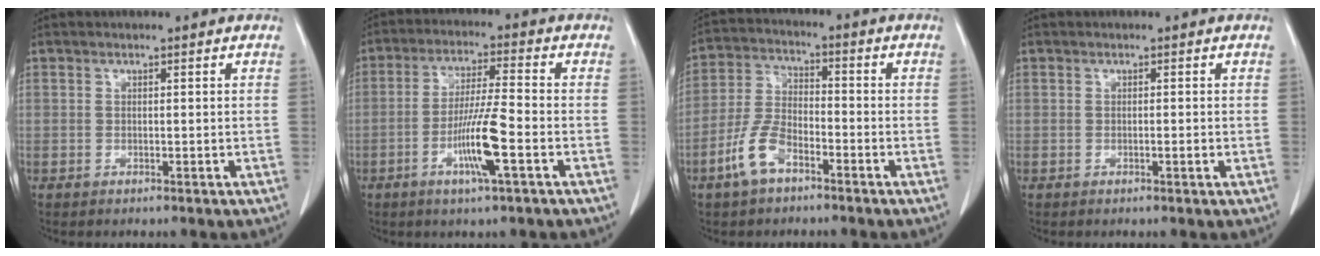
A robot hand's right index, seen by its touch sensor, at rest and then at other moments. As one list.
[{"total": 8.9, "force": [-3.2, -0.1, 8.3], "torque": [-0.157, -0.009, -0.061]}, {"total": 7.7, "force": [-4.5, 3.4, 5.2], "torque": [-0.123, 0.006, -0.093]}, {"total": 0.7, "force": [-0.2, 0.0, 0.7], "torque": [-0.010, 0.000, -0.001]}]